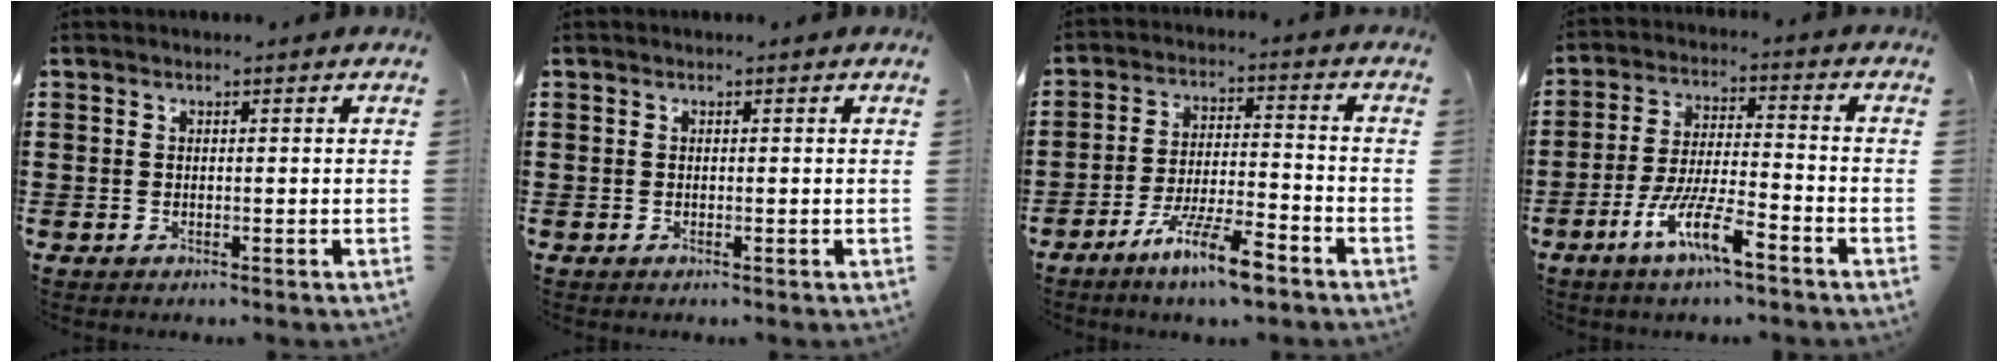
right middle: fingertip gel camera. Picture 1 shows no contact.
{"total": 0.0}
{"total": 8.7, "force": [-6.1, 1.2, 6.0], "torque": [-0.118, -0.001, -0.115]}
{"total": 8.6, "force": [-5.1, 1.7, 6.7], "torque": [-0.145, -0.007, -0.098]}